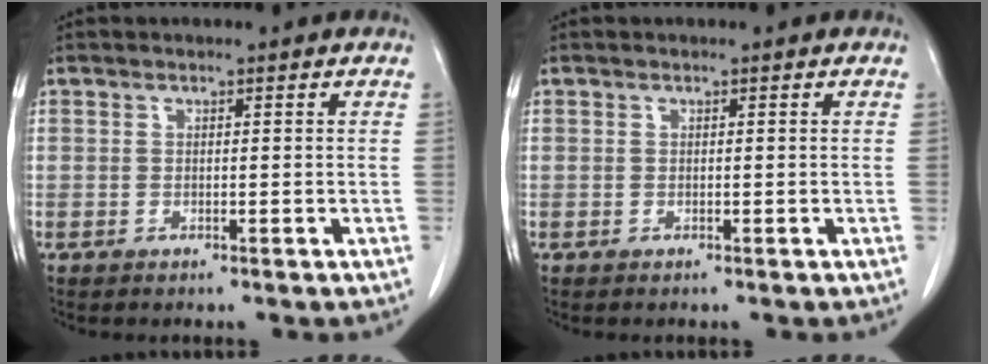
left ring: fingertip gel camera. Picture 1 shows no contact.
{"total": 0.0}